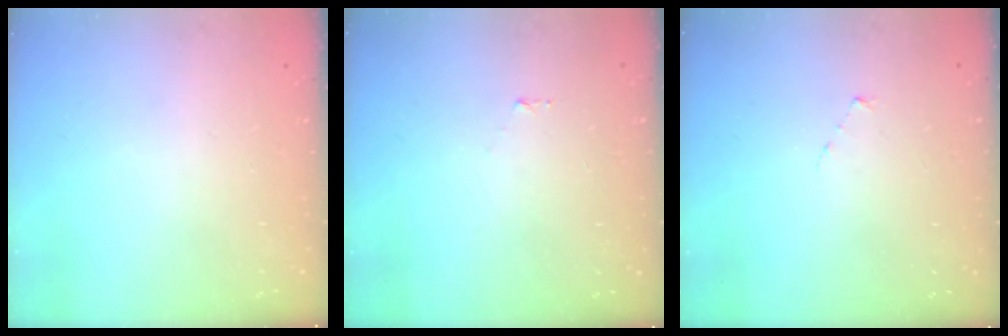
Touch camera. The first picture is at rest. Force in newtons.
{"total": 3.3, "press": 3.3, "slide": 0.3}
{"total": 2.7, "press": 2.7, "slide": 0.3}